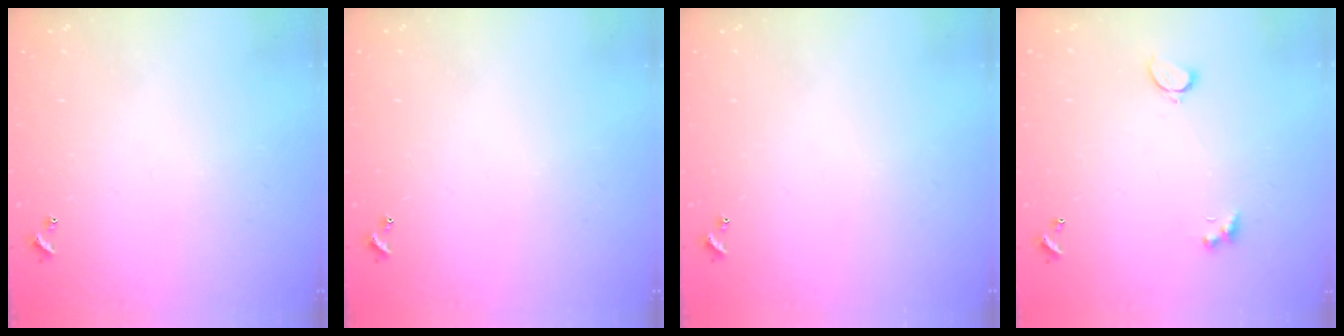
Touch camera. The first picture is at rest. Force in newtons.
{"total": 0.0}
{"total": 0.0}
{"total": 1.6, "press": 1.5, "slide": 0.5}